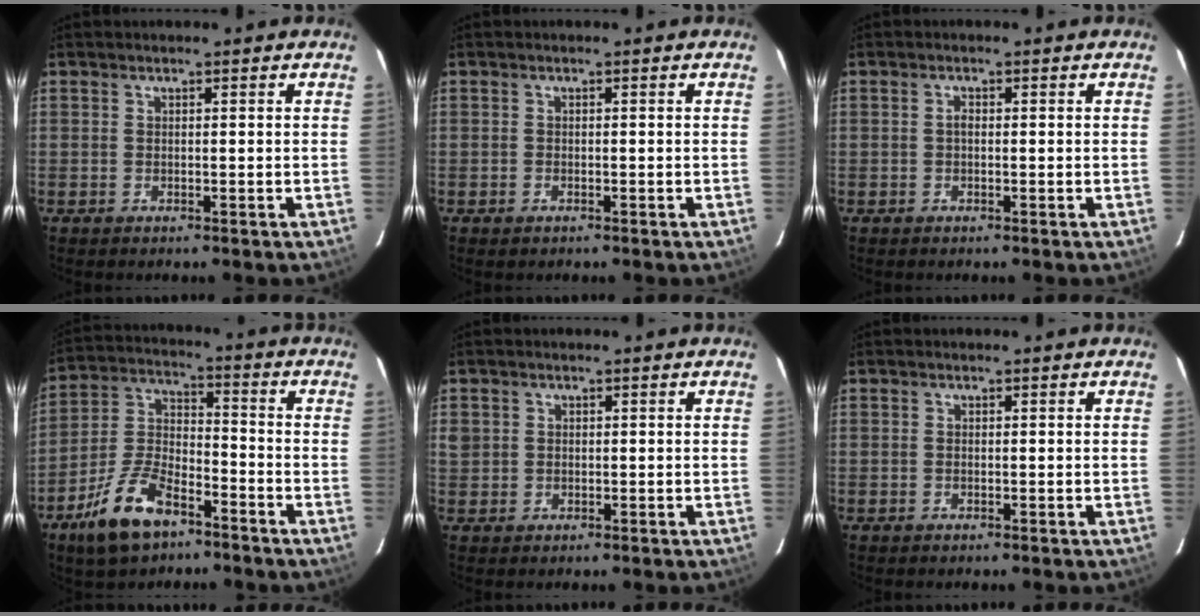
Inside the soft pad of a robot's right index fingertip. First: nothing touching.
{"total": 0.8, "force": [-0.6, 0.6, 0.2], "torque": [-0.003, -0.002, -0.010]}
{"total": 0.8, "force": [-0.1, 0.5, 0.7], "torque": [-0.010, 0.005, -0.004]}
{"total": 13.3, "force": [-8.4, 6.1, 8.3], "torque": [-0.182, 0.005, -0.155]}
{"total": 3.0, "force": [0.4, 2.8, 1.0], "torque": [-0.017, 0.006, 0.009]}
{"total": 0.0}